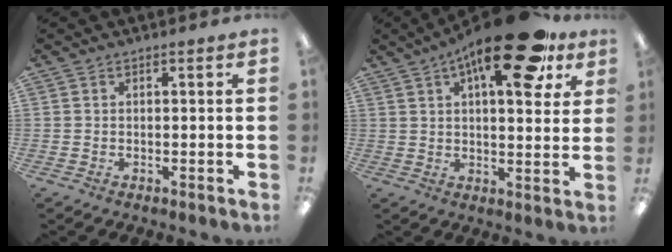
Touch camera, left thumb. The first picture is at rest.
{"total": 20.1, "force": [11.0, 7.7, 14.9], "torque": [-0.214, -0.045, 0.171]}